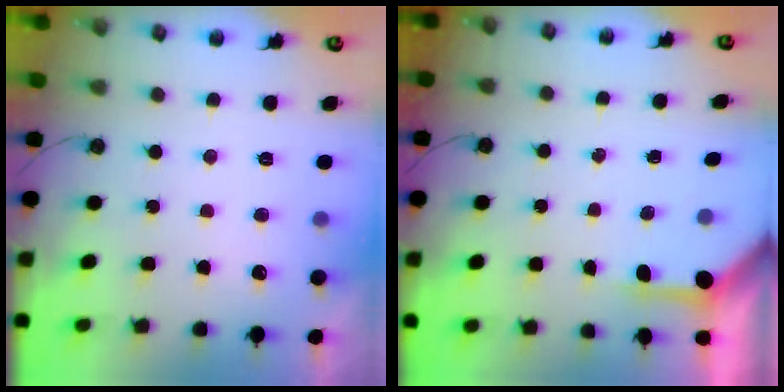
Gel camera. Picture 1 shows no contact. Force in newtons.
{"total": 3.5, "press": 3.5, "slide": 0.4}